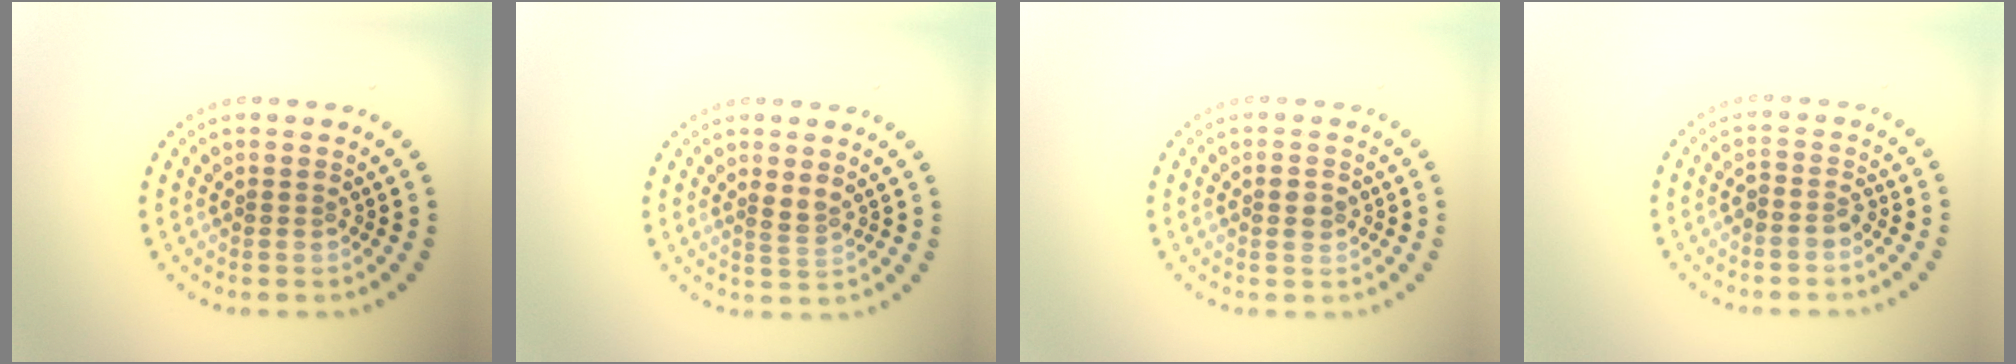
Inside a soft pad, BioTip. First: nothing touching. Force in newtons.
{"total": 1.3, "press": 1.0, "slide": 0.8}
{"total": 1.9, "press": 1.9, "slide": 0.1}
{"total": 1.5, "press": 1.3, "slide": 0.8}